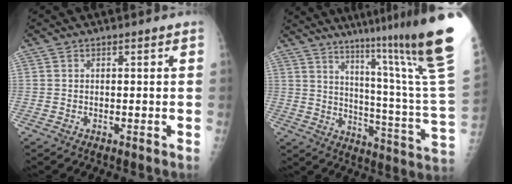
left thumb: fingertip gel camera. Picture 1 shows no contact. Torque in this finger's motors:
{"motor_torque": [3.45, 0.96, 1.40, -1.37, 0.46]}